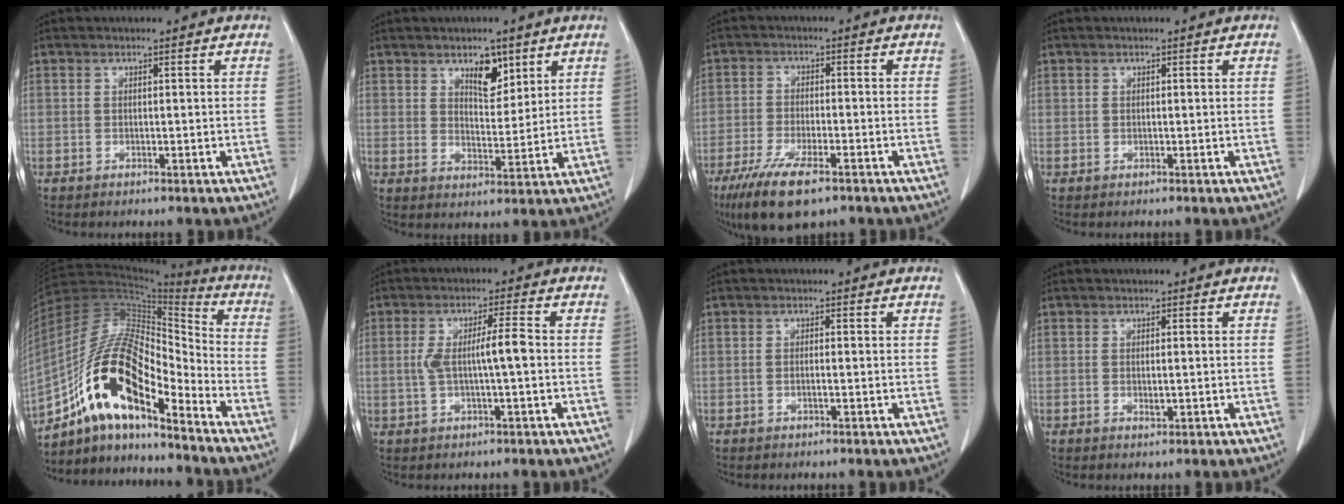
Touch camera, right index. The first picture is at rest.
{"total": 5.1, "force": [3.3, 2.2, 3.2], "torque": [-0.049, -0.006, 0.056]}
{"total": 9.6, "force": [-6.3, 2.4, 6.8], "torque": [-0.126, -0.018, -0.105]}
{"total": 0.0}
{"total": 16.7, "force": [-10.3, 4.3, 12.4], "torque": [-0.242, 0.029, -0.182]}
{"total": 5.4, "force": [-0.1, 0.4, 5.4], "torque": [-0.101, 0.012, 0.003]}
{"total": 0.5, "force": [-0.1, 0.0, 0.5], "torque": [-0.006, 0.001, 0.001]}
{"total": 1.0, "force": [0.0, 0.4, 1.0], "torque": [-0.016, -0.002, 0.004]}